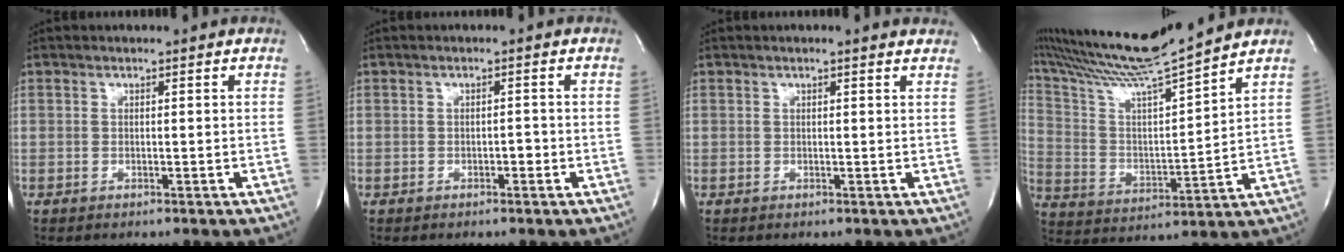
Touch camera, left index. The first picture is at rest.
{"total": 1.0, "force": [-0.5, 0.5, 0.8], "torque": [-0.011, 0.003, -0.007]}
{"total": 3.1, "force": [2.8, 0.4, 1.3], "torque": [-0.021, 0.010, 0.022]}
{"total": 16.6, "force": [15.0, -1.4, 7.0], "torque": [-0.144, -0.015, 0.266]}